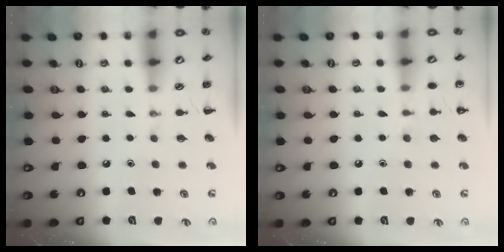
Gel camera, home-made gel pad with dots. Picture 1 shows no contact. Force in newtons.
{"total": 5.5, "press": 5.3, "slide": 1.6}